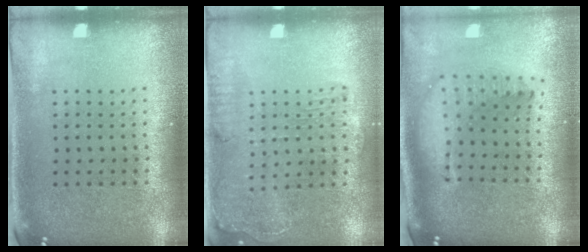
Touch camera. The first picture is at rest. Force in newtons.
{"total": 1.6, "press": 1.5, "slide": 0.5}
{"total": 1.8, "press": 1.5, "slide": 0.9}